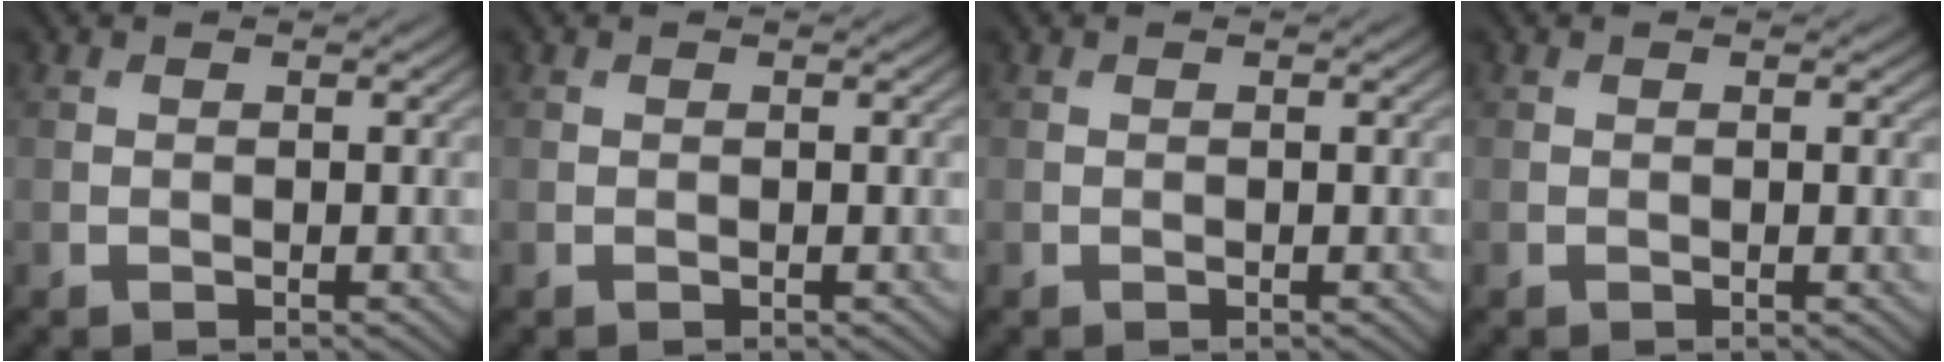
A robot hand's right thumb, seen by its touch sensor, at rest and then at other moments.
{"total": 0.0}
{"total": 0.0}
{"total": 0.6, "force": [0.1, 0.3, 0.6], "torque": [-0.008, -0.002, 0.001]}